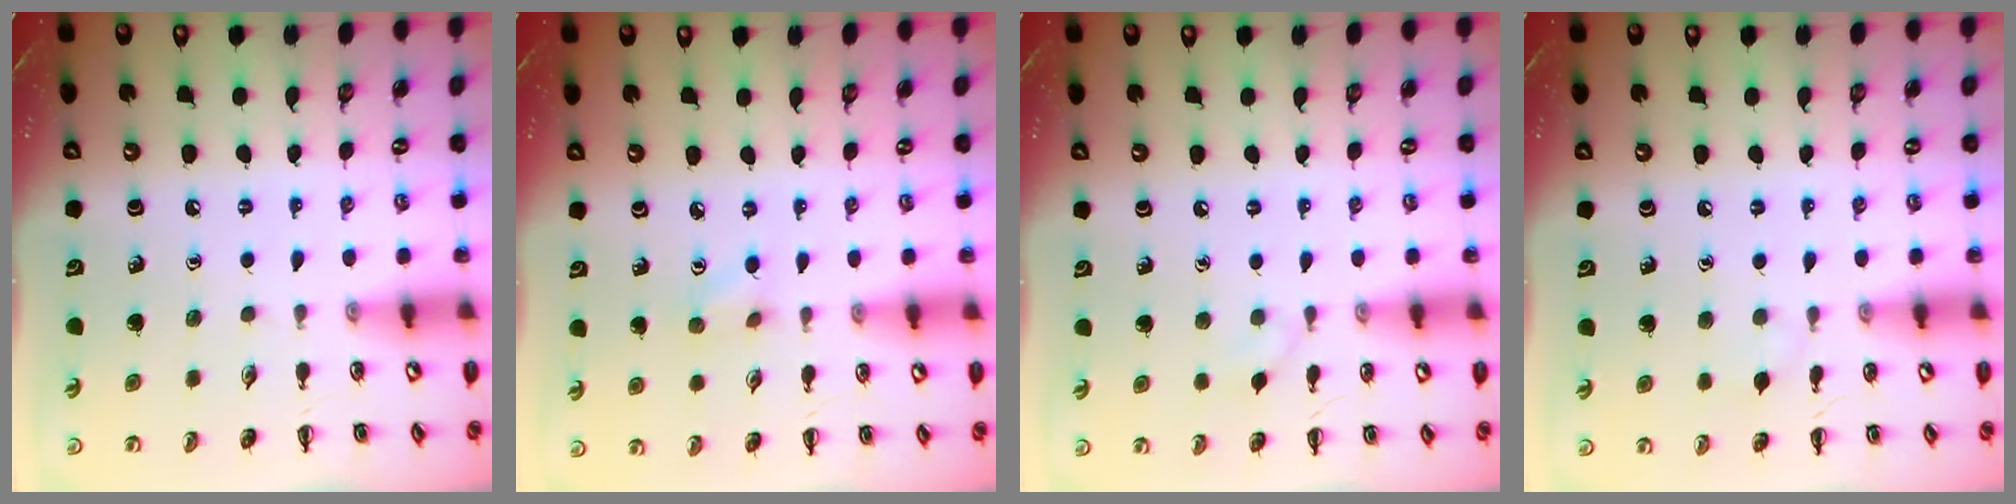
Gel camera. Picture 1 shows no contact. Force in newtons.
{"total": 3.2, "press": 3.0, "slide": 1.0}
{"total": 3.0, "press": 2.8, "slide": 1.2}
{"total": 4.7, "press": 4.4, "slide": 1.6}